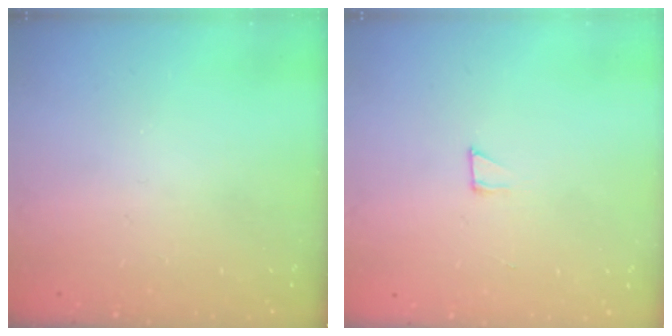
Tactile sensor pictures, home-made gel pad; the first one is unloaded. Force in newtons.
{"total": 2.6, "press": 2.6, "slide": 0.1}